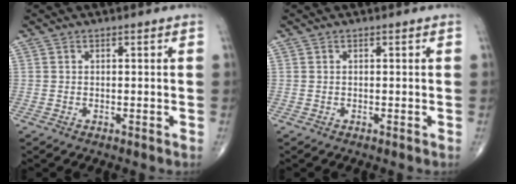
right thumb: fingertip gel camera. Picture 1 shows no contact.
{"total": 0.0}